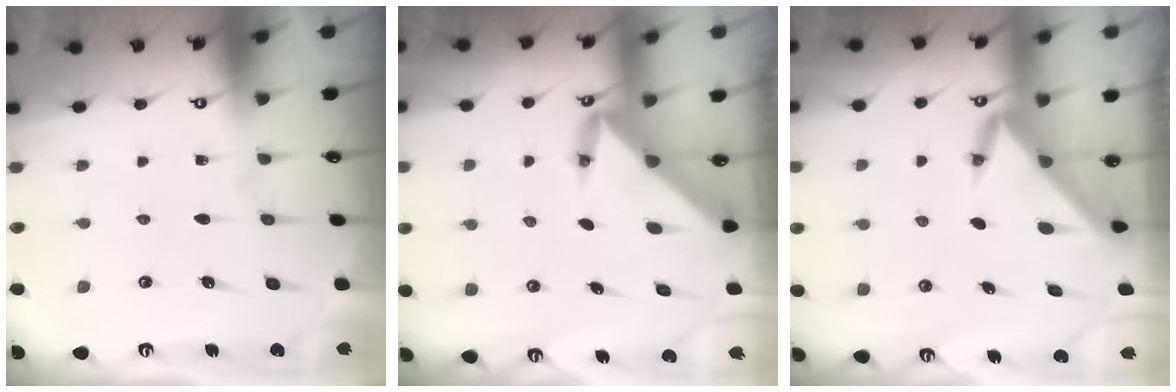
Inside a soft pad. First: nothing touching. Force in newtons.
{"total": 3.9, "press": 3.9, "slide": 0.4}
{"total": 3.4, "press": 3.4, "slide": 0.1}